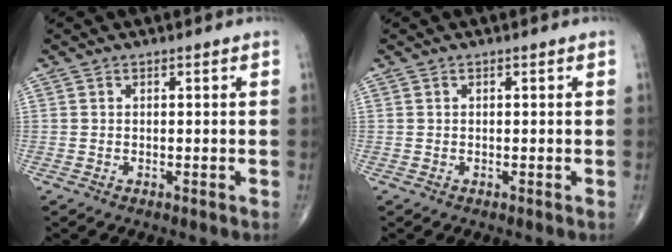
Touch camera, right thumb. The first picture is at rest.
{"total": 0.0}